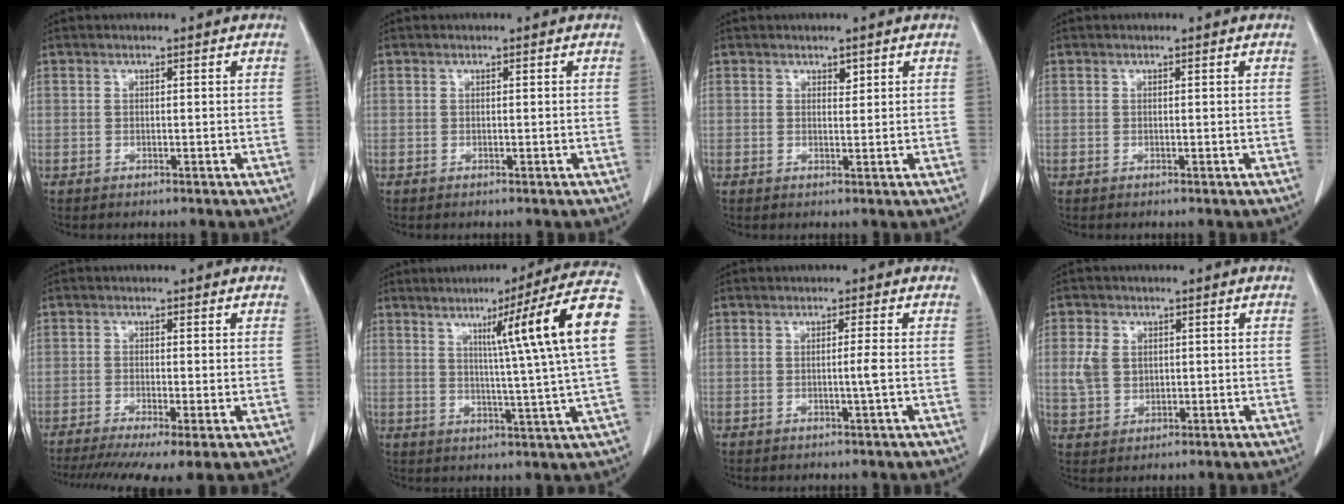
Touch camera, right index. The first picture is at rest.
{"total": 0.0}
{"total": 1.0, "force": [0.7, 0.5, 0.6], "torque": [-0.006, -0.005, 0.009]}
{"total": 0.0}
{"total": 8.9, "force": [-5.8, 1.4, 6.6], "torque": [-0.107, -0.014, -0.095]}
{"total": 16.3, "force": [3.9, -2.1, 15.7], "torque": [-0.208, 0.008, 0.046]}
{"total": 1.6, "force": [-0.3, -0.6, 1.4], "torque": [-0.022, -0.002, -0.005]}
{"total": 4.7, "force": [0.9, 3.7, 2.9], "torque": [-0.070, 0.011, 0.022]}